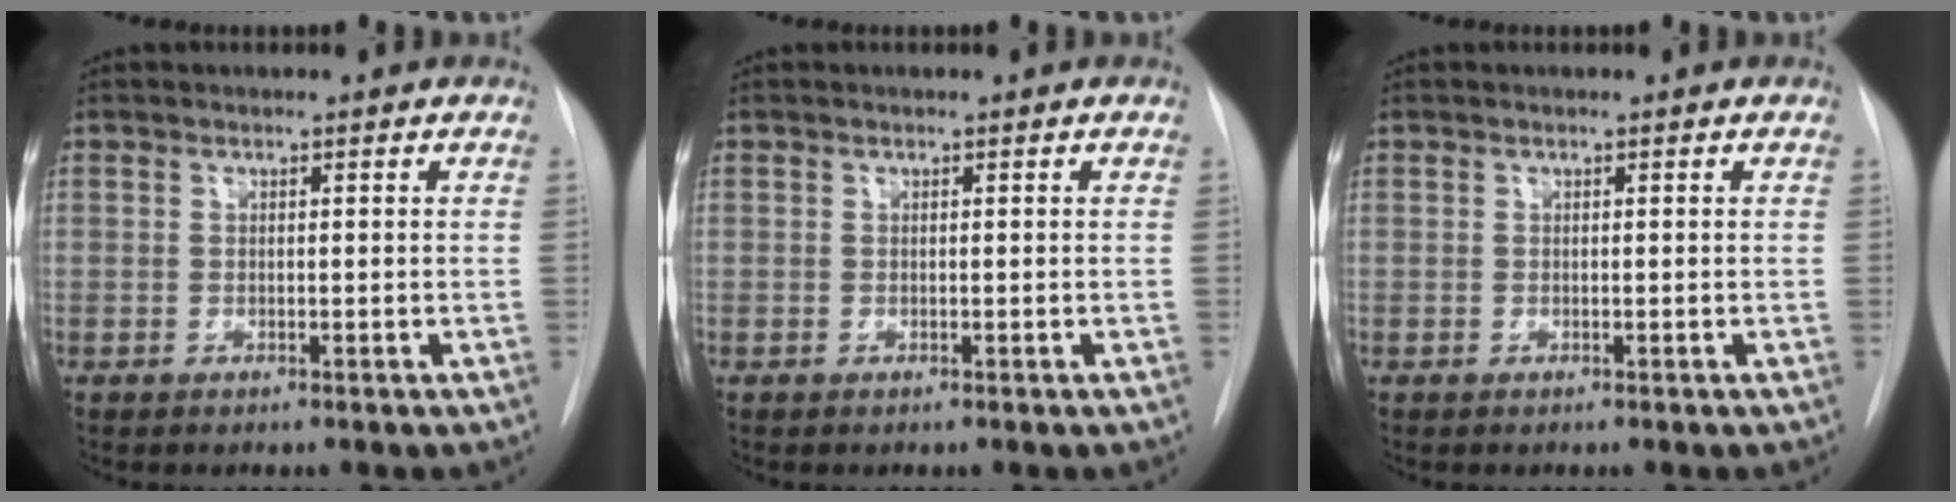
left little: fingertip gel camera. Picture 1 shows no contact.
{"total": 0.0}
{"total": 0.0}